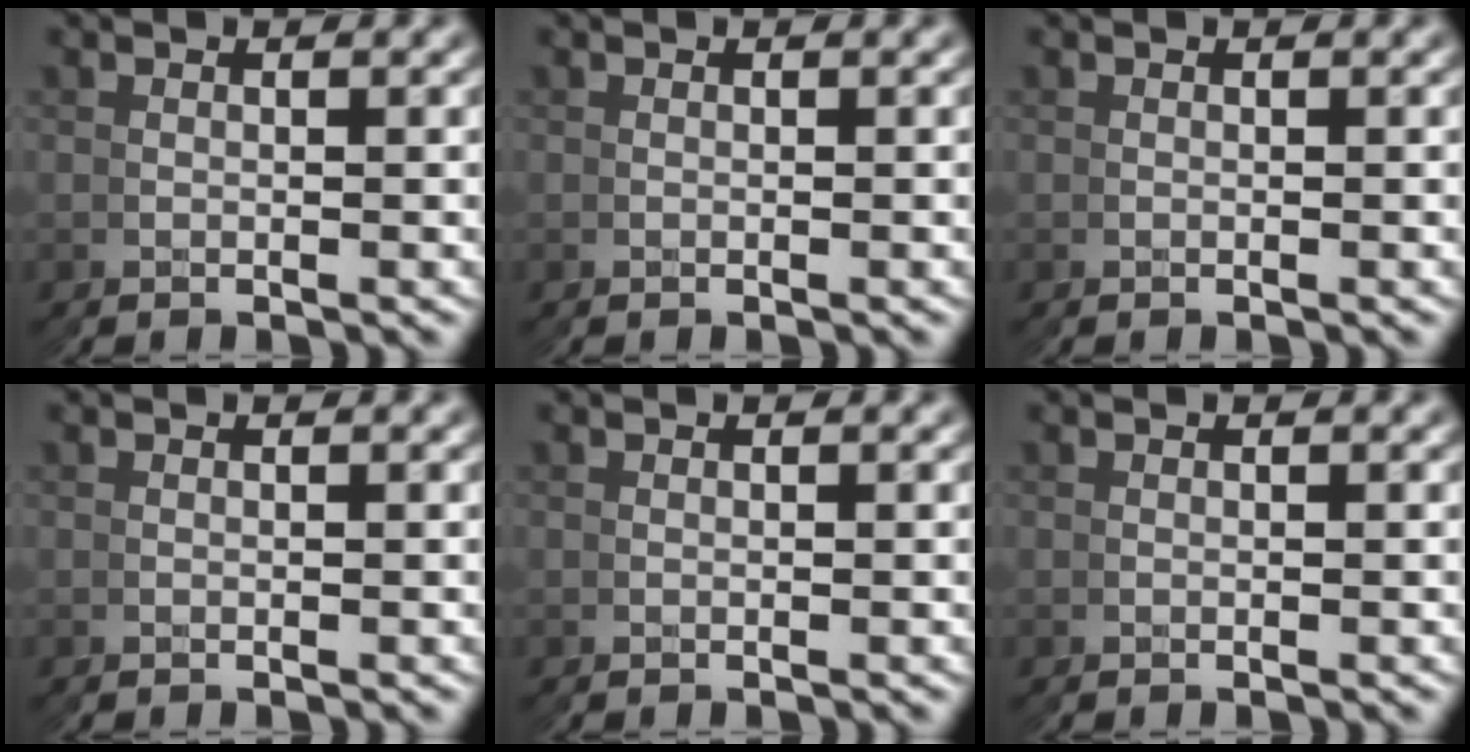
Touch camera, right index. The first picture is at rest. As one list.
[{"total": 0.0}, {"total": 0.0}, {"total": 0.0}, {"total": 0.0}, {"total": 0.0}]